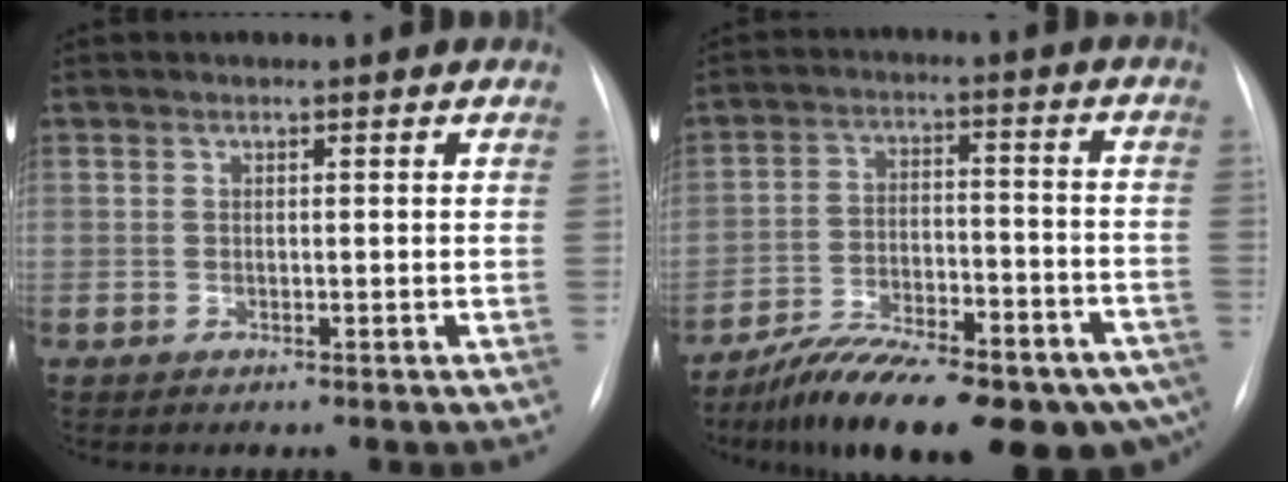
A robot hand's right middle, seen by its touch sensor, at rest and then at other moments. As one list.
[{"total": 21.2, "force": [-15.6, 6.2, 13.0], "torque": [-0.154, 0.012, -0.230]}]